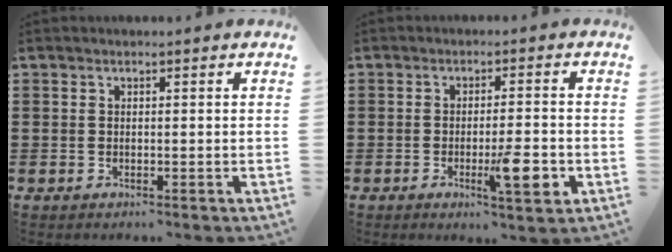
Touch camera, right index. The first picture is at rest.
{"total": 7.3, "force": [-2.3, 1.3, 6.8], "torque": [-0.103, -0.010, -0.038]}